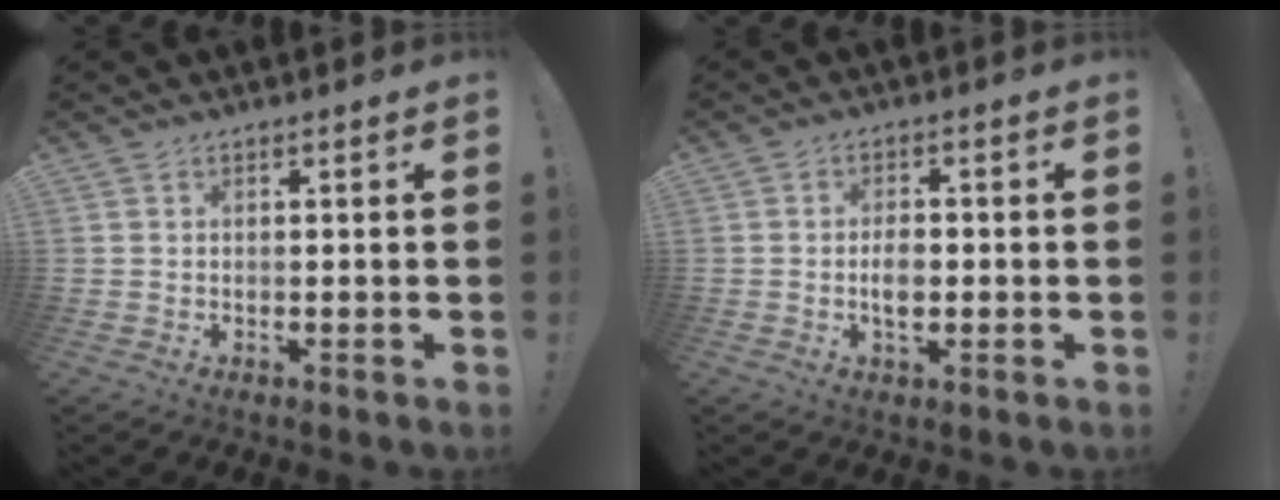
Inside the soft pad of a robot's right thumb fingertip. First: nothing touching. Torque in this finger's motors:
{"motor_torque": [0.99, 0.76, 0.89, -0.30, 0.00]}